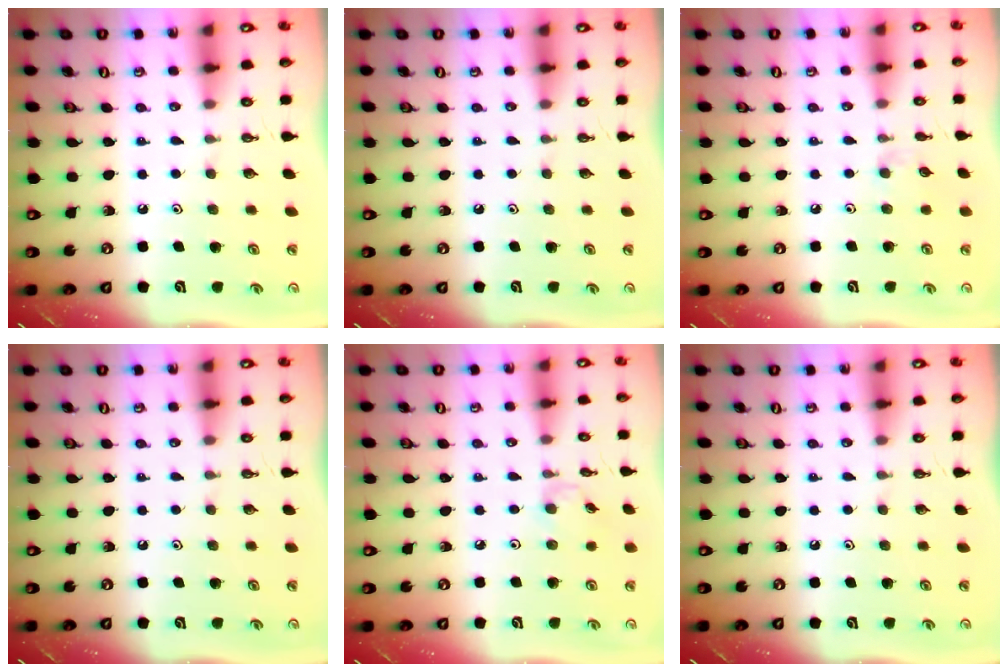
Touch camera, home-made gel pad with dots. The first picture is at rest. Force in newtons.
{"total": 0.0}
{"total": 2.9, "press": 2.9, "slide": 0.3}
{"total": 0.0}
{"total": 1.8, "press": 1.8, "slide": 0.4}
{"total": 0.0}